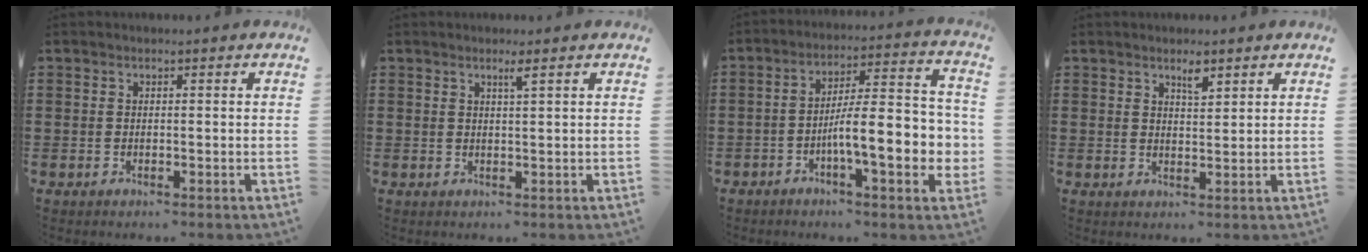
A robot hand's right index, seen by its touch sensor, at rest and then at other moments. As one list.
[{"total": 1.4, "force": [0.8, -0.2, 1.1], "torque": [-0.021, -0.003, 0.013]}, {"total": 11.1, "force": [-3.1, 3.0, 10.2], "torque": [-0.155, -0.015, -0.059]}, {"total": 2.3, "force": [1.7, 0.7, 1.4], "torque": [-0.014, -0.004, 0.026]}]